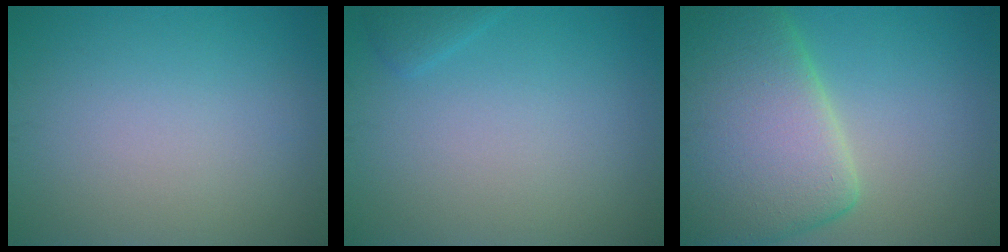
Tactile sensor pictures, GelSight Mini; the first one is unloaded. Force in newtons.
{"total": 0.9, "press": 0.9, "slide": 0.1}
{"total": 11.8, "press": 11.7, "slide": 1.1}